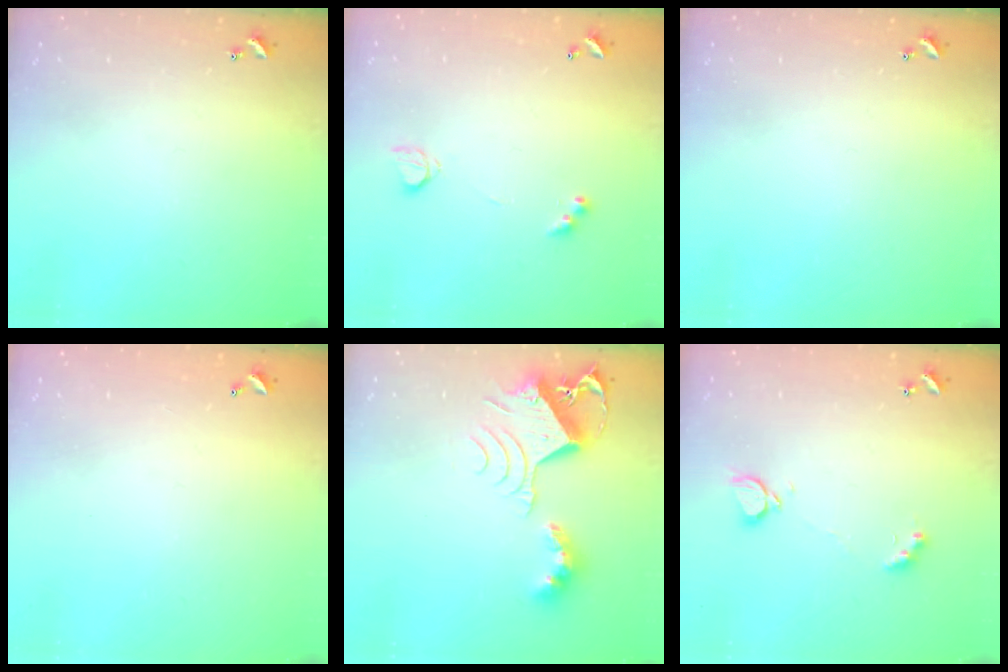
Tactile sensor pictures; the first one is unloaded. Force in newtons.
{"total": 3.7, "press": 3.6, "slide": 0.6}
{"total": 0.0}
{"total": 2.7, "press": 2.7, "slide": 0.1}
{"total": 11.6, "press": 11.6, "slide": 1.2}
{"total": 2.5, "press": 2.4, "slide": 0.5}